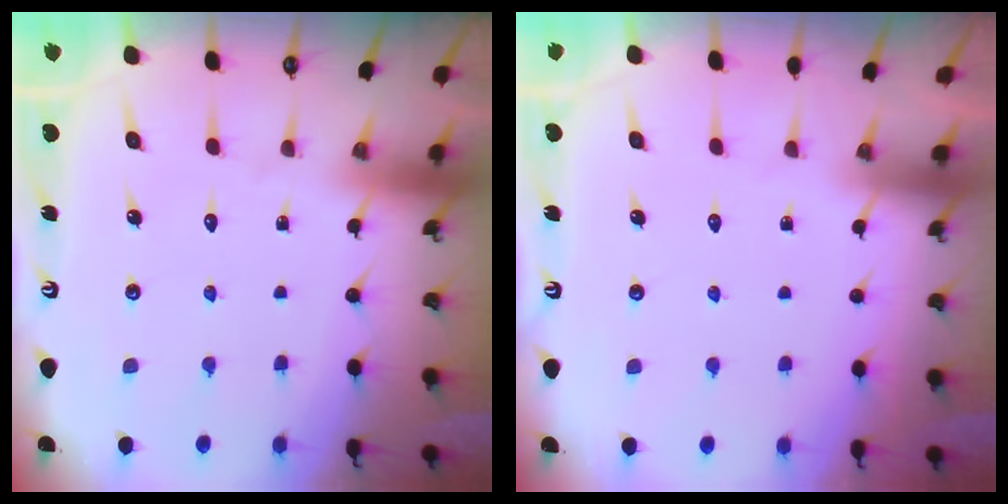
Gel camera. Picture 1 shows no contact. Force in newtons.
{"total": 0.0}